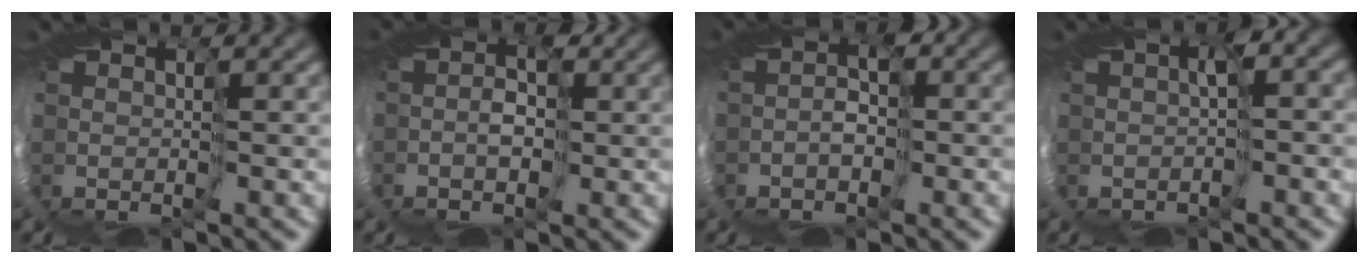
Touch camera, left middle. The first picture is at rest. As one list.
[{"total": 2.1, "force": [-0.6, 1.6, 1.2], "torque": [-0.023, 0.000, -0.006]}, {"total": 2.9, "force": [-0.8, 2.1, 1.9], "torque": [-0.035, 0.001, -0.007]}, {"total": 2.4, "force": [-0.1, 0.9, 2.2], "torque": [-0.036, 0.000, 0.003]}]